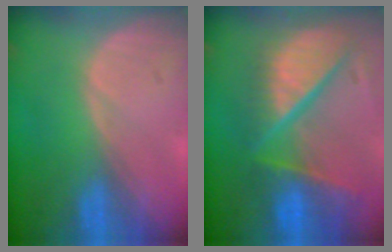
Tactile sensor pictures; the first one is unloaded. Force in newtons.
{"total": 12.0, "press": 10.0, "slide": 6.6}